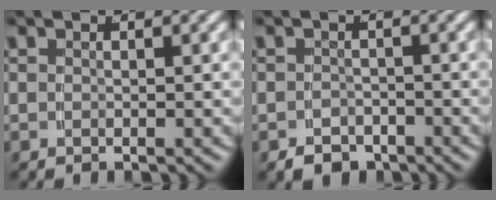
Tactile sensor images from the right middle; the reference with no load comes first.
{"total": 2.7, "force": [-2.5, 1.0, 0.4], "torque": [0.007, -0.013, -0.037]}